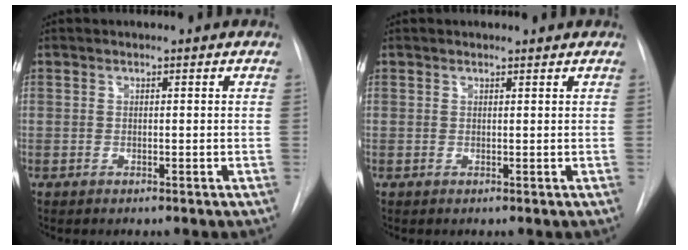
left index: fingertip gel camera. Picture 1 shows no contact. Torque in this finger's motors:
{"motor_torque": [-0.58, -0.15, -1.05, 0.00]}